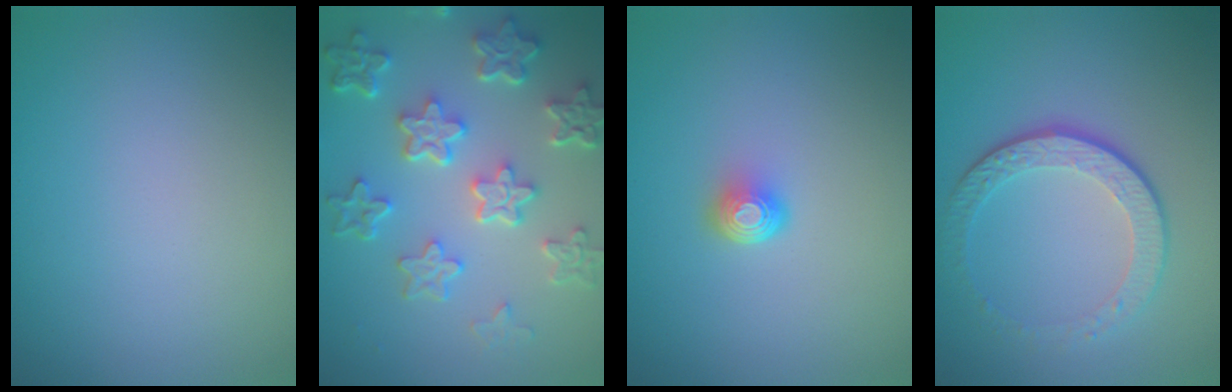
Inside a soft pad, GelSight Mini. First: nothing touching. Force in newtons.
{"total": 6.6, "press": 4.9, "slide": 4.4}
{"total": 2.0, "press": 1.3, "slide": 1.6}
{"total": 4.3, "press": 3.0, "slide": 3.1}